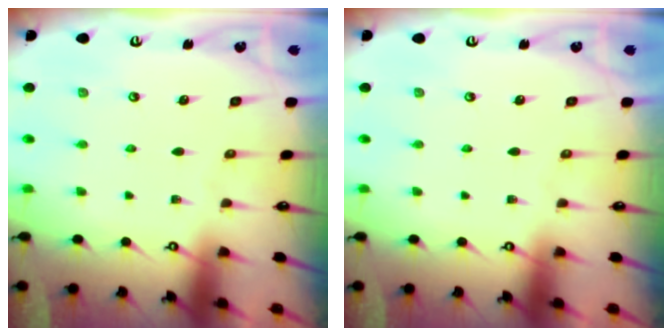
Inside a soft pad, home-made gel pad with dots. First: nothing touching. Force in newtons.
{"total": 0.0}